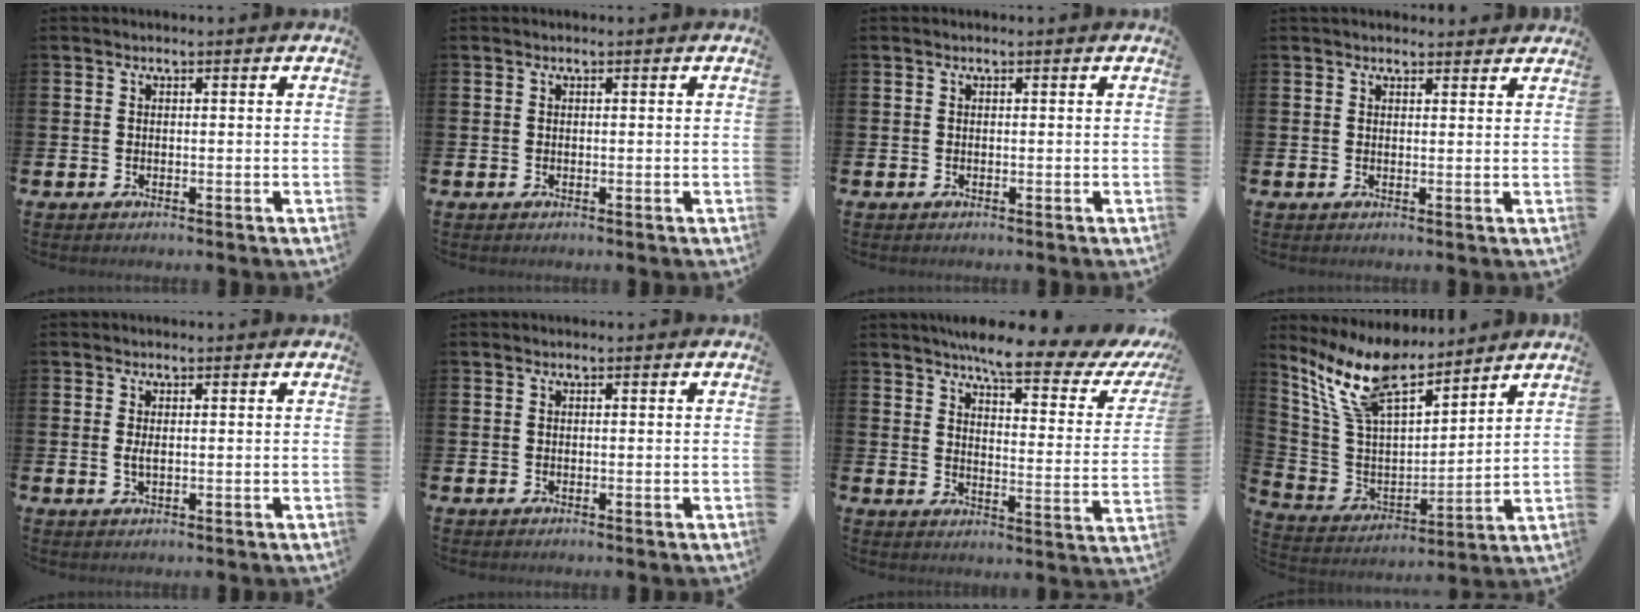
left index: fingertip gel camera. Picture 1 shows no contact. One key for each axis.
{"total": 0.0}
{"total": 0.0}
{"total": 1.8, "fx": 1.7, "fy": 0.5, "fz": 0.1, "tx": 0.005, "ty": -0.005, "tz": 0.030}
{"total": 1.1, "fx": 0.3, "fy": 0.3, "fz": 1.0, "tx": -0.014, "ty": 0.000, "tz": 0.003}
{"total": 0.0}
{"total": 7.6, "fx": 6.3, "fy": 1.1, "fz": 4.1, "tx": -0.078, "ty": -0.046, "tz": 0.099}
{"total": 11.8, "fx": 9.9, "fy": 3.8, "fz": 5.2, "tx": -0.147, "ty": -0.052, "tz": 0.182}